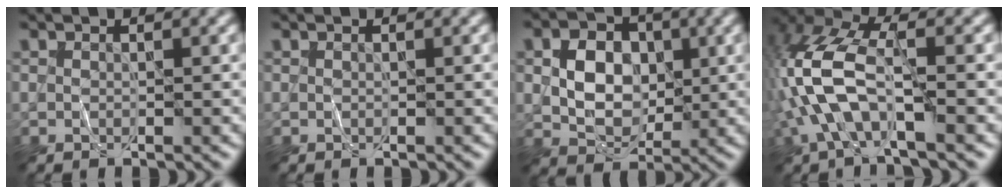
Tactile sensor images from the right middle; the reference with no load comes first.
{"total": 0.0}
{"total": 5.1, "force": [0.3, 3.9, 3.3], "torque": [-0.054, 0.001, 0.004]}
{"total": 9.2, "force": [-2.1, 3.9, 8.1], "torque": [-0.192, 0.014, -0.051]}